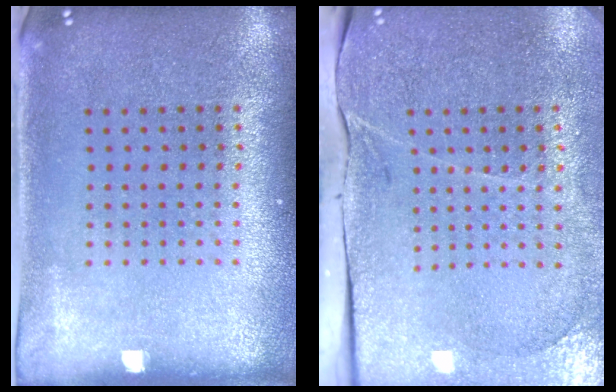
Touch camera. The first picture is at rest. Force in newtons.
{"total": 3.4, "press": 3.3, "slide": 0.9}